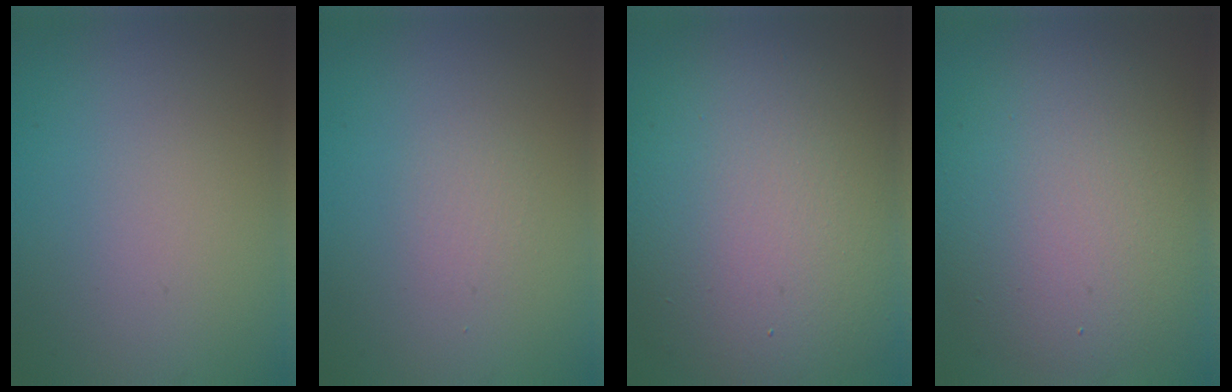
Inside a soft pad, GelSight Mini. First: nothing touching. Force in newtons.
{"total": 0.7, "press": 0.7, "slide": 0.1}
{"total": 12.6, "press": 12.6, "slide": 1.5}
{"total": 9.7, "press": 9.7, "slide": 0.7}